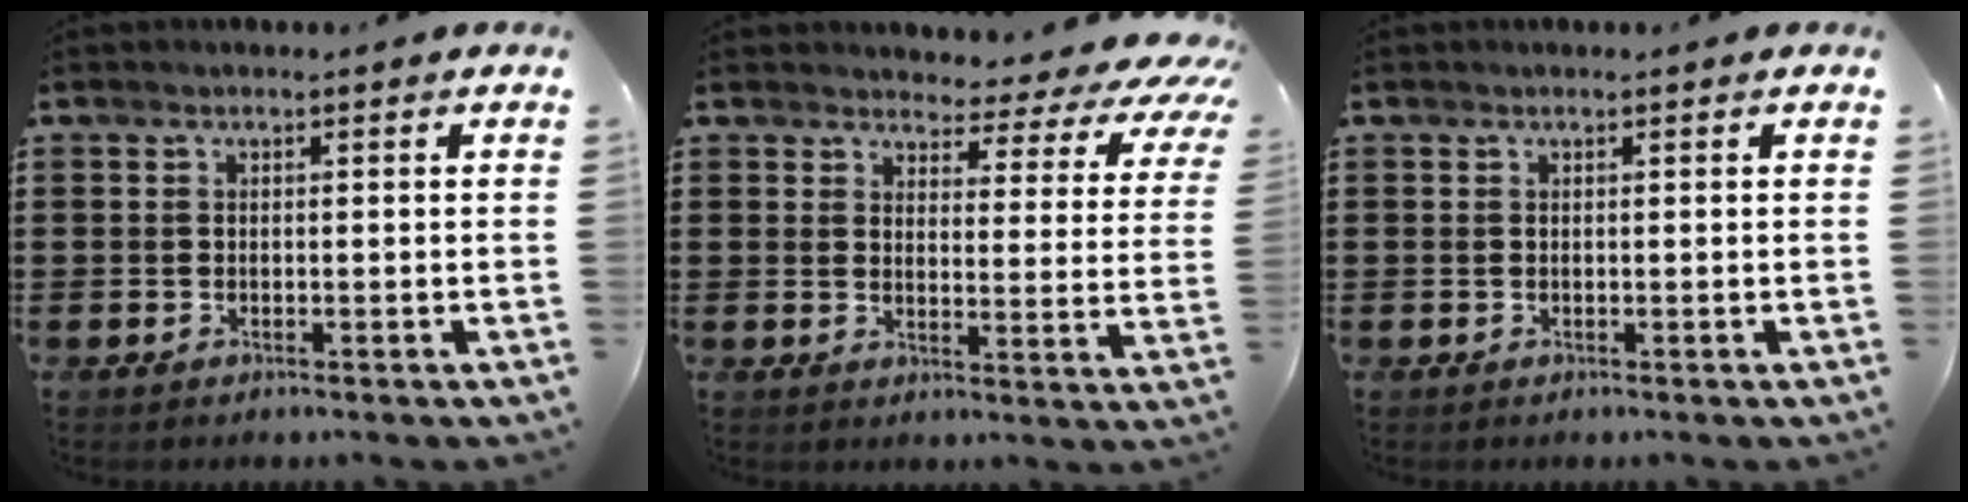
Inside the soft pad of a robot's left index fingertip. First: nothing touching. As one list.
[{"total": 3.6, "force": [3.2, 1.1, 1.2], "torque": [-0.029, -0.031, 0.048]}, {"total": 0.0}]